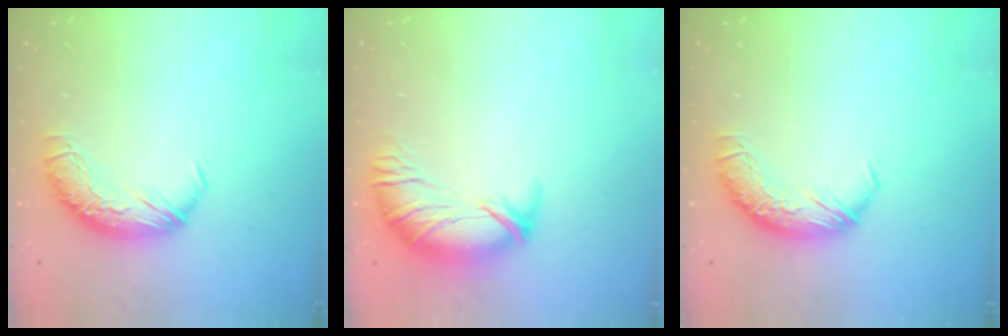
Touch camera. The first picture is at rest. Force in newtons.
{"total": 3.5, "press": 2.5, "slide": 2.4}
{"total": 0.0}